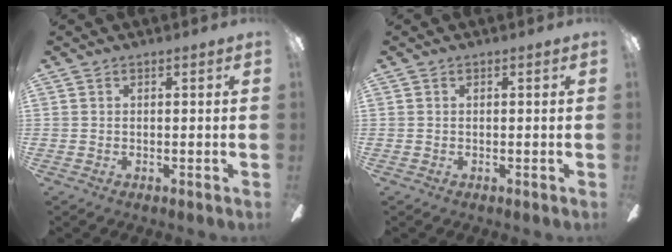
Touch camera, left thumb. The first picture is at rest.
{"total": 0.0}